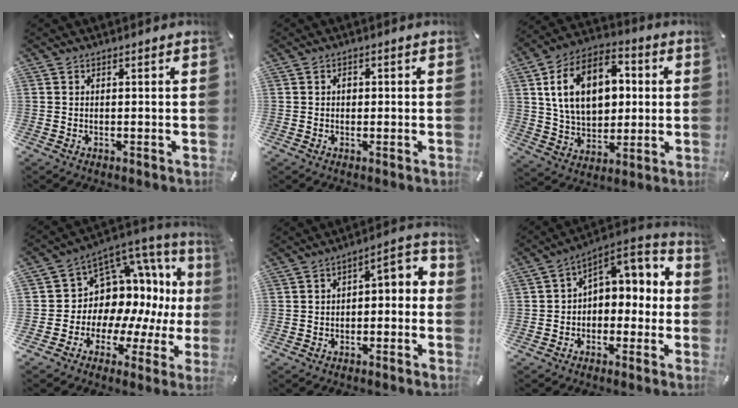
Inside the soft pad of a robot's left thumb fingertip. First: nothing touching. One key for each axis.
{"total": 1.1, "fx": 0.0, "fy": 0.9, "fz": 0.6, "tx": -0.004, "ty": 0.001, "tz": -0.004}
{"total": 16.8, "fx": 4.1, "fy": 11.9, "fz": 11.2, "tx": -0.203, "ty": 0.004, "tz": 0.073}
{"total": 10.4, "fx": 4.6, "fy": 8.7, "fz": 3.4, "tx": -0.062, "ty": -0.083, "tz": 0.096}
{"total": 5.4, "fx": 0.4, "fy": 3.4, "fz": 4.2, "tx": -0.042, "ty": -0.020, "tz": -0.006}
{"total": 6.1, "fx": 1.3, "fy": 5.4, "fz": 2.4, "tx": -0.027, "ty": -0.015, "tz": 0.018}